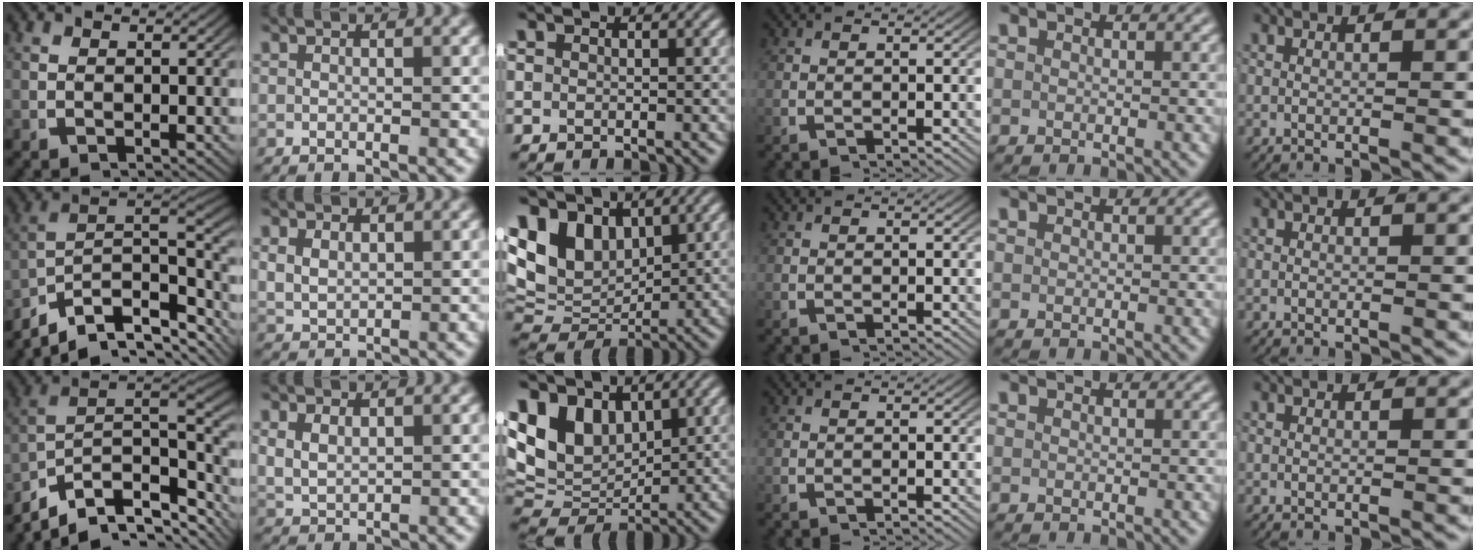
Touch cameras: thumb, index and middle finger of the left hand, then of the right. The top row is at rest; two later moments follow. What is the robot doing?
{"motion": "lift_and_place", "object": "coat"}